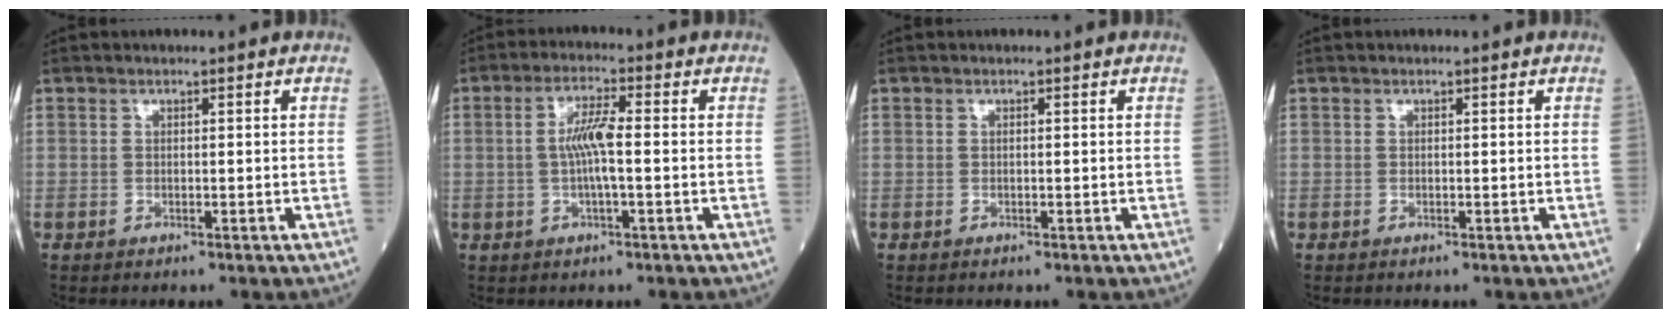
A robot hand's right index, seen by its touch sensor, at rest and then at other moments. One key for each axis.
{"total": 5.5, "fx": -0.2, "fy": 0.5, "fz": 5.4, "tx": -0.110, "ty": 0.005, "tz": -0.006}
{"total": 0.0}
{"total": 0.0}